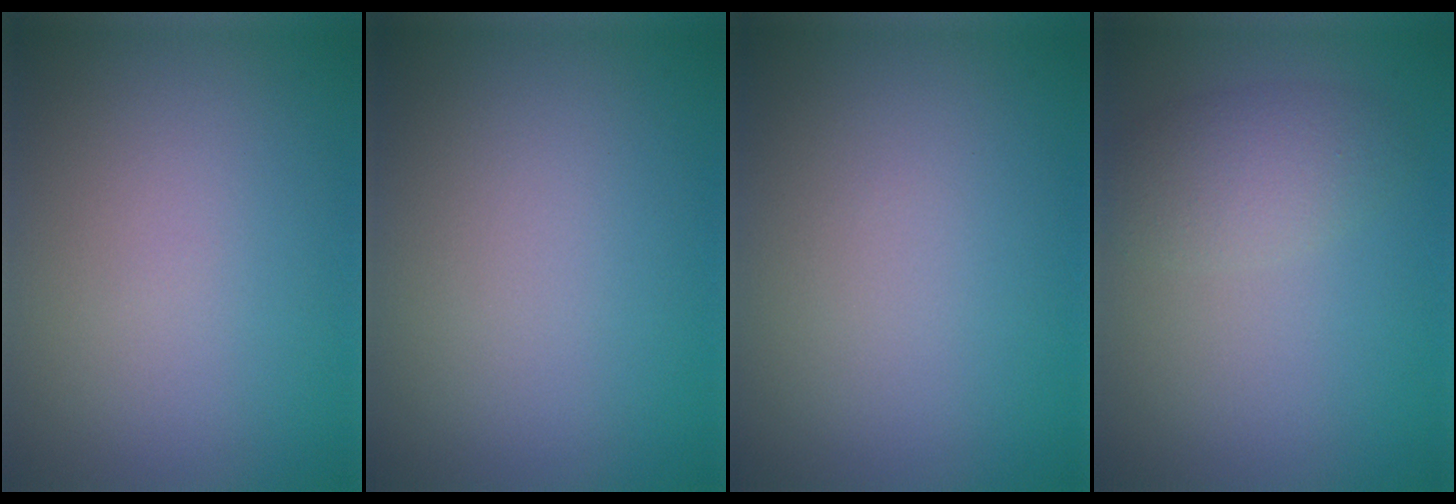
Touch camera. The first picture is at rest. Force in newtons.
{"total": 0.0}
{"total": 0.0}
{"total": 2.9, "press": 2.9, "slide": 0.1}